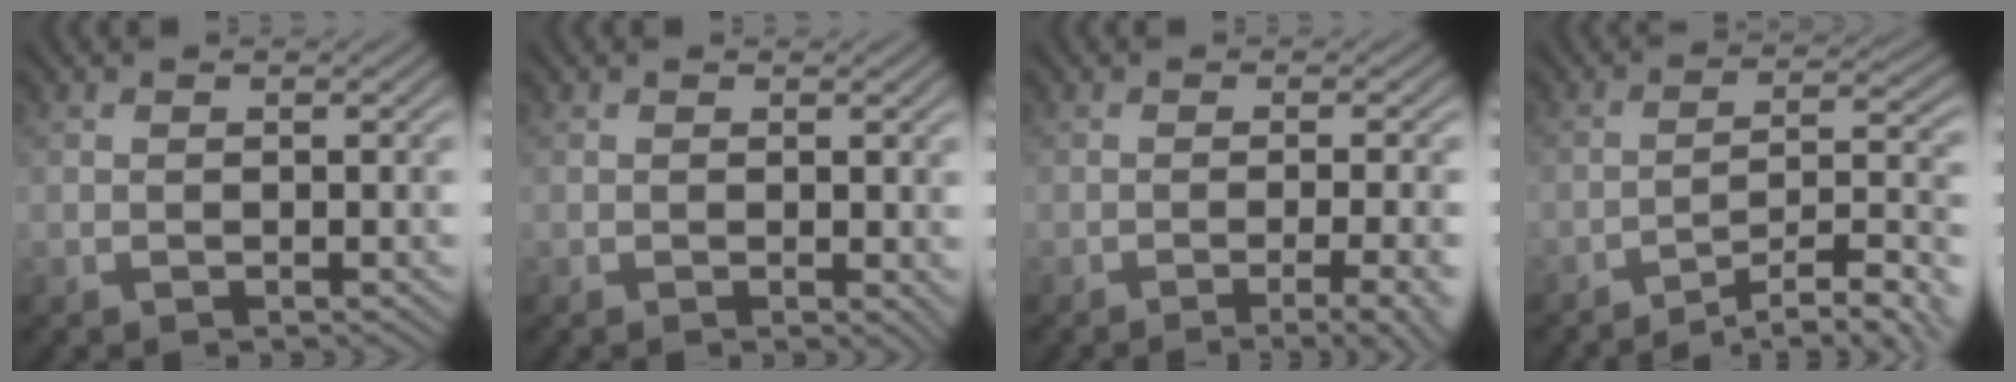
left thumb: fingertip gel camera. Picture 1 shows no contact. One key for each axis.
{"total": 1.1, "fx": 0.2, "fy": 0.5, "fz": 1.0, "tx": -0.010, "ty": -0.003, "tz": 0.004}
{"total": 6.2, "fx": -2.6, "fy": 1.5, "fz": 5.4, "tx": -0.060, "ty": 0.007, "tz": -0.034}
{"total": 9.7, "fx": -7.4, "fy": 1.9, "fz": 6.0, "tx": -0.099, "ty": 0.016, "tz": -0.112}